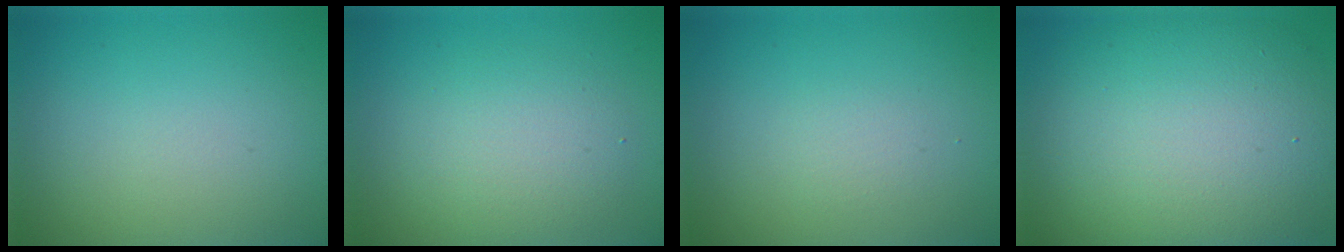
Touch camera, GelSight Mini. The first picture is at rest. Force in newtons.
{"total": 3.6, "press": 3.6, "slide": 0.2}
{"total": 0.9, "press": 0.9, "slide": 0.0}
{"total": 13.1, "press": 13.0, "slide": 0.6}